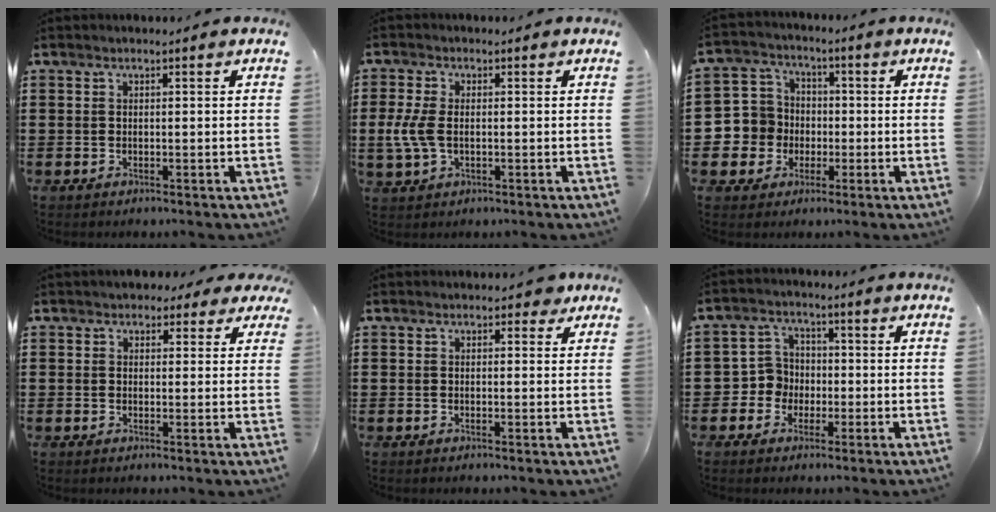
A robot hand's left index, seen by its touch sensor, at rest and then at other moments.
{"total": 4.9, "force": [-0.5, 2.8, 3.9], "torque": [-0.103, -0.003, -0.014]}
{"total": 7.0, "force": [-1.1, 6.9, 0.3], "torque": [-0.052, 0.007, -0.022]}
{"total": 2.4, "force": [1.8, 1.5, 0.4], "torque": [-0.011, 0.006, 0.031]}
{"total": 1.9, "force": [1.3, 1.0, 0.8], "torque": [-0.006, 0.002, 0.019]}
{"total": 4.7, "force": [-1.4, 4.4, 0.7], "torque": [-0.038, 0.009, -0.032]}